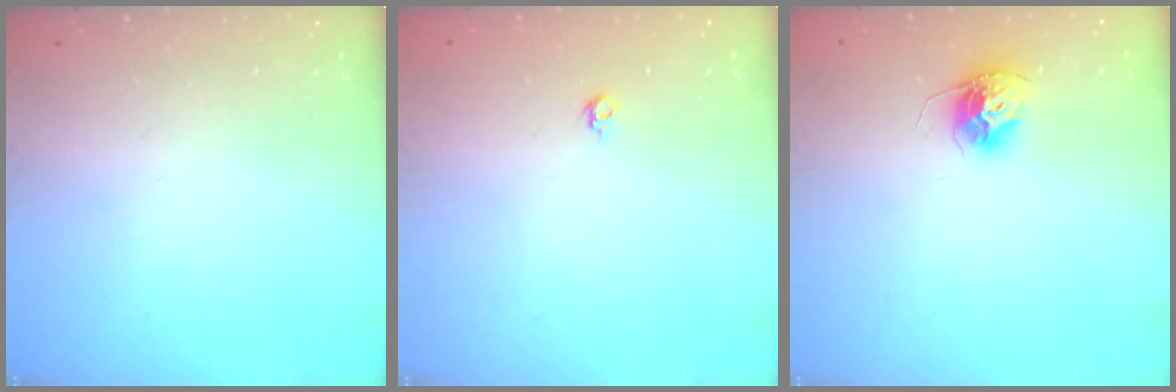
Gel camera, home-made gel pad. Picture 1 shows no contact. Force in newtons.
{"total": 3.7, "press": 3.6, "slide": 0.8}
{"total": 11.4, "press": 11.4, "slide": 0.9}